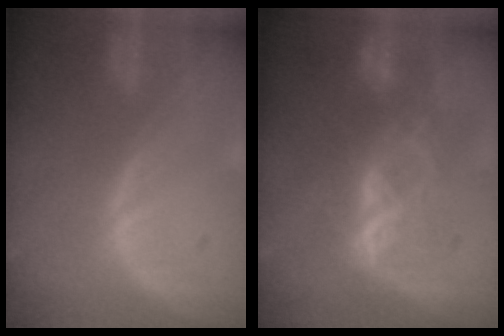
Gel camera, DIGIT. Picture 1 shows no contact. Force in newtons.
{"total": 5.9, "press": 5.9, "slide": 0.8}